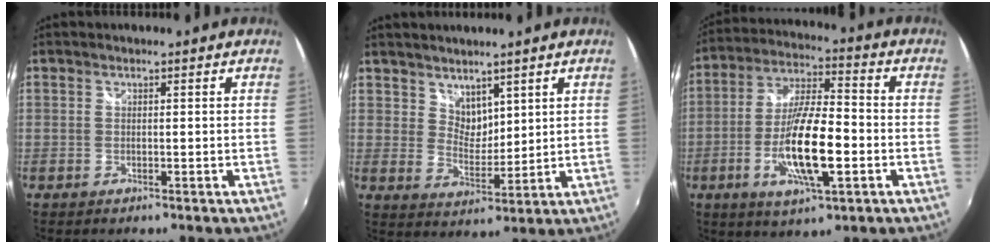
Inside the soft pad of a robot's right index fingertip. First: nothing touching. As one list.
[{"total": 5.0, "force": [3.8, 3.0, 1.6], "torque": [-0.016, -0.001, 0.072]}, {"total": 14.8, "force": [-4.2, 3.7, 13.7], "torque": [-0.271, -0.008, -0.077]}]